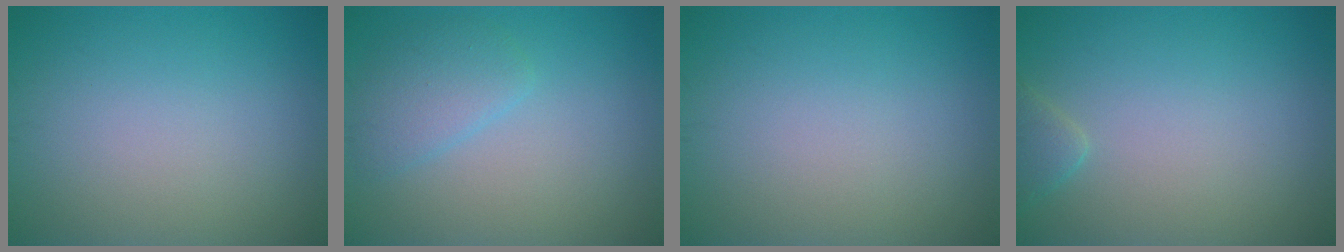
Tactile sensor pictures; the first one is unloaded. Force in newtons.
{"total": 2.5, "press": 2.5, "slide": 0.3}
{"total": 0.0}
{"total": 1.4, "press": 1.4, "slide": 0.1}